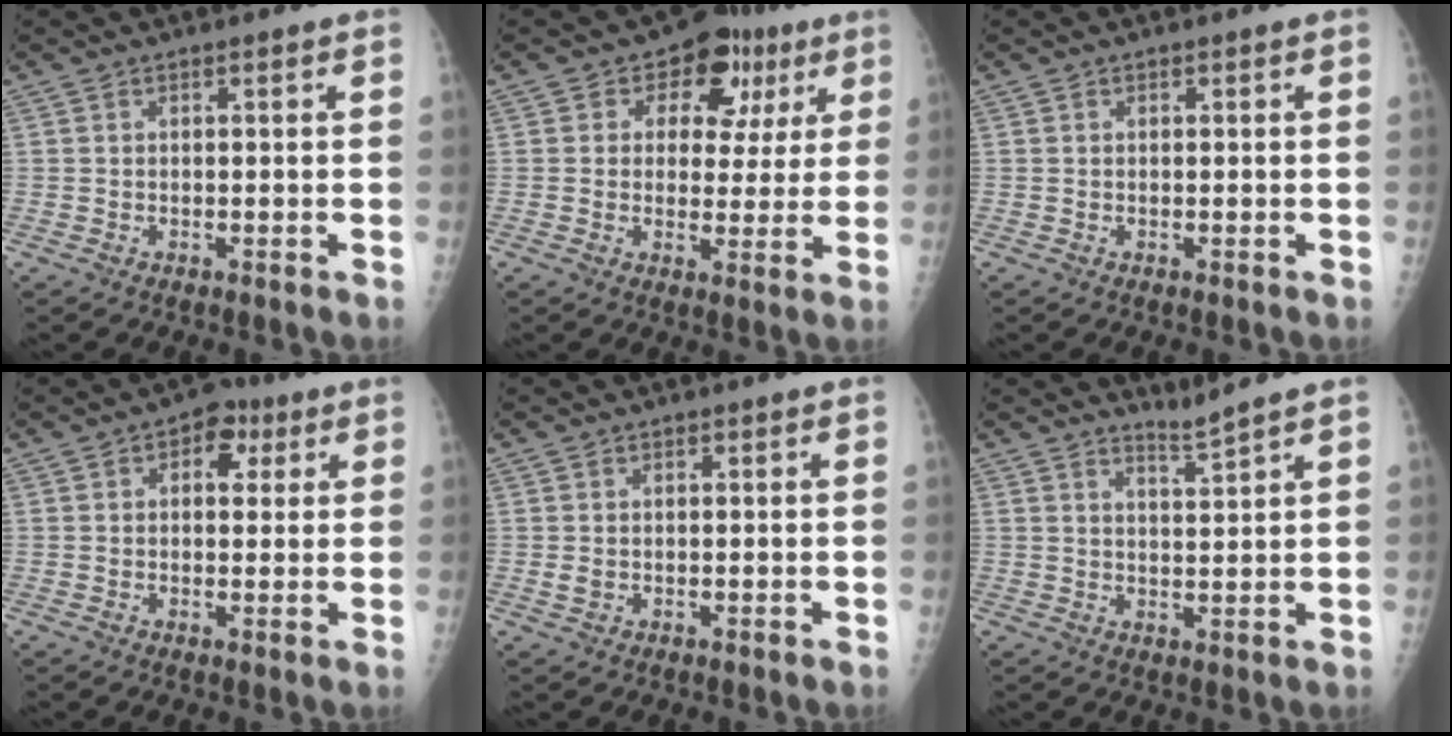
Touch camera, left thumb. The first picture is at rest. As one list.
[{"total": 11.2, "force": [4.3, 8.2, 6.4], "torque": [-0.025, 0.002, 0.053]}, {"total": 0.0}, {"total": 6.1, "force": [2.4, 4.2, 3.8], "torque": [-0.016, 0.000, 0.024]}, {"total": 1.8, "force": [-0.1, 1.5, 1.0], "torque": [-0.012, 0.000, 0.001]}, {"total": 2.7, "force": [2.4, -1.1, 0.2], "torque": [-0.005, -0.035, 0.052]}]